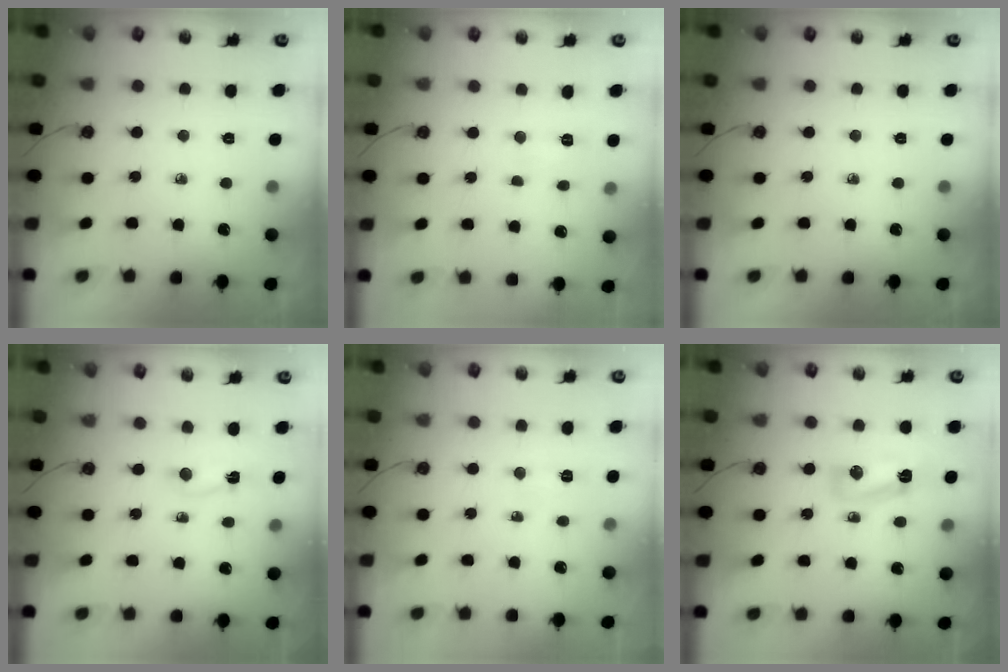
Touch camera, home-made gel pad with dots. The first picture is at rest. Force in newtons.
{"total": 3.5, "press": 3.5, "slide": 0.4}
{"total": 0.0}
{"total": 2.0, "press": 1.6, "slide": 1.2}
{"total": 4.9, "press": 3.1, "slide": 3.8}
{"total": 6.9, "press": 6.9, "slide": 0.8}